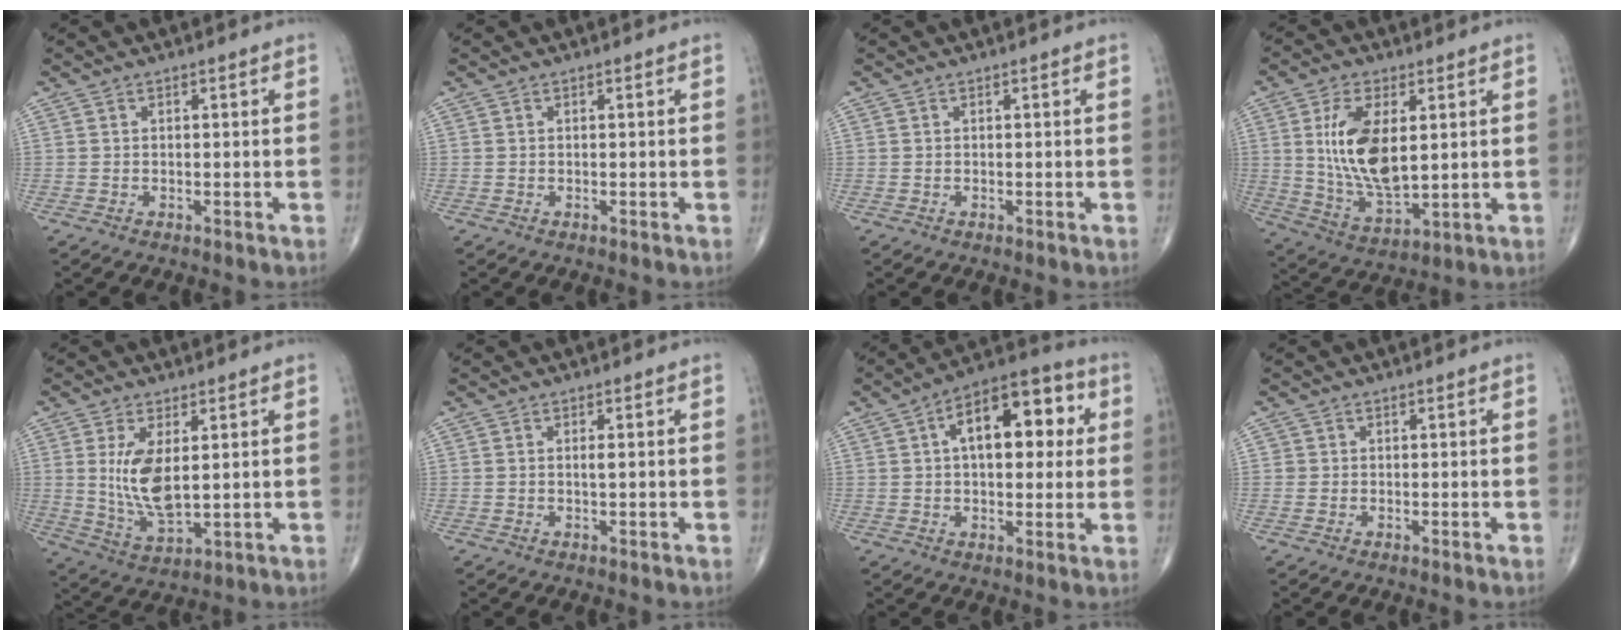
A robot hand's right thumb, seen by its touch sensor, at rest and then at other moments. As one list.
[{"total": 0.0}, {"total": 0.0}, {"total": 14.3, "force": [2.7, 7.0, 12.1], "torque": [-0.224, -0.022, 0.061]}, {"total": 9.7, "force": [1.7, 4.4, 8.5], "torque": [-0.163, -0.023, 0.045]}, {"total": 0.8, "force": [0.1, 0.1, 0.8], "torque": [-0.020, -0.002, 0.000]}, {"total": 15.9, "force": [3.7, 8.3, 13.1], "torque": [-0.156, 0.024, 0.047]}, {"total": 0.8, "force": [0.0, 0.8, 0.0], "torque": [0.006, 0.004, -0.001]}]